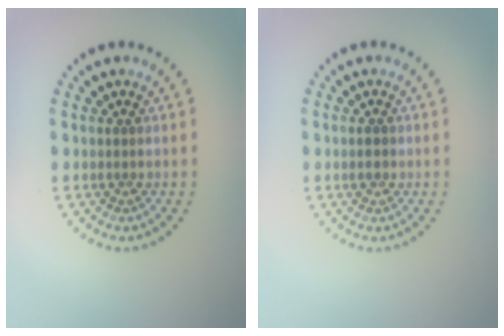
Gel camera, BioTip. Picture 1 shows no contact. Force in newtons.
{"total": 1.3, "press": 1.3, "slide": 0.2}